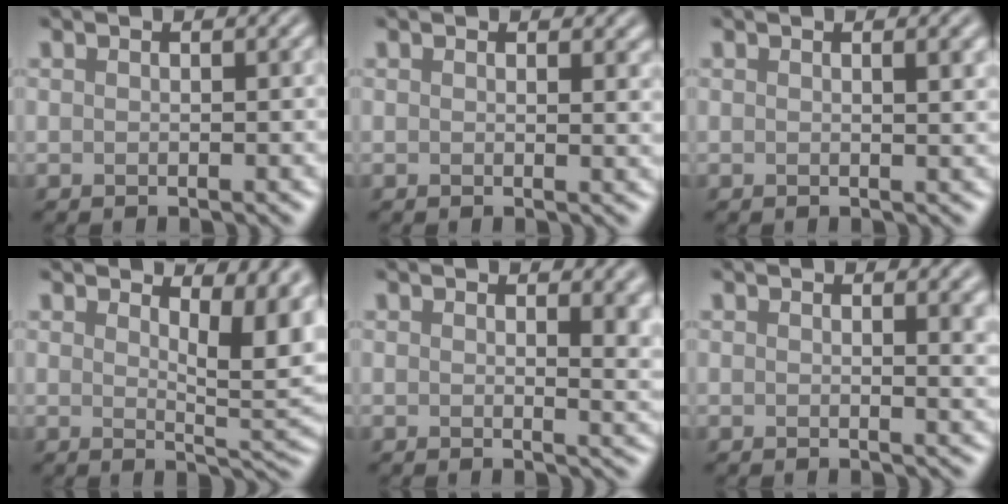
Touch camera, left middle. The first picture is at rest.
{"total": 1.3, "force": [0.8, 0.7, 0.9], "torque": [-0.010, -0.003, 0.011]}
{"total": 1.3, "force": [0.5, 0.2, 1.1], "torque": [-0.012, -0.001, 0.009]}
{"total": 5.3, "force": [2.1, 2.2, 4.3], "torque": [-0.060, -0.009, 0.033]}
{"total": 4.3, "force": [1.6, 2.1, 3.4], "torque": [-0.025, -0.006, 0.023]}
{"total": 2.3, "force": [1.0, 0.9, 1.9], "torque": [-0.017, -0.001, 0.013]}